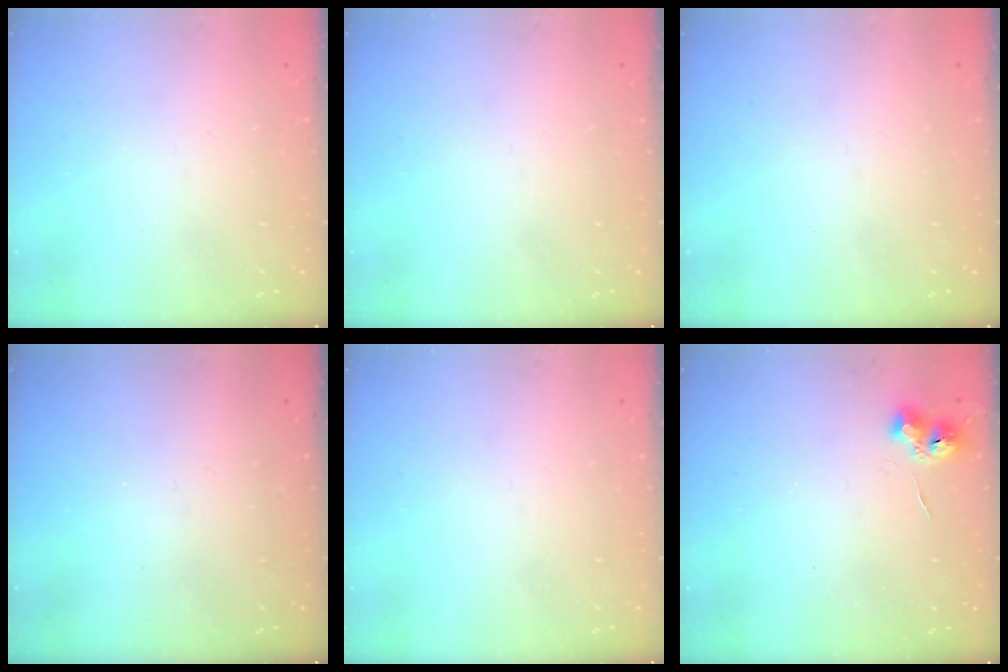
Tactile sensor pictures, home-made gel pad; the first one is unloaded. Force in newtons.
{"total": 0.0}
{"total": 0.0}
{"total": 0.0}
{"total": 0.0}
{"total": 6.8, "press": 6.7, "slide": 0.6}